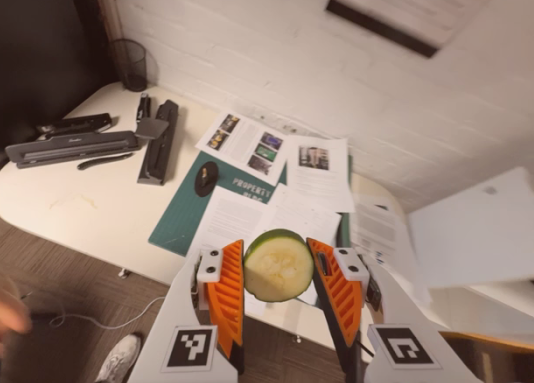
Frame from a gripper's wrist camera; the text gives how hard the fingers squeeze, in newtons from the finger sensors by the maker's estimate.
{"total": 9.7, "left": 10.1, "right": 9.3}